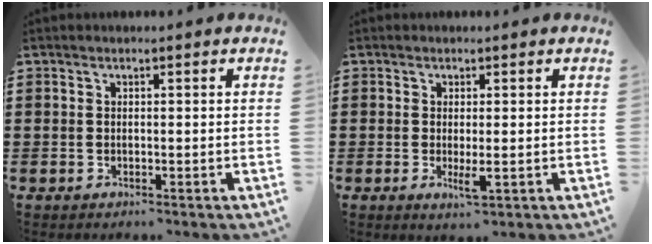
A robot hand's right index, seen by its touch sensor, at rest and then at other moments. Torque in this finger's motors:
{"motor_torque": [-0.15, -0.10, 0.12, 0.05]}